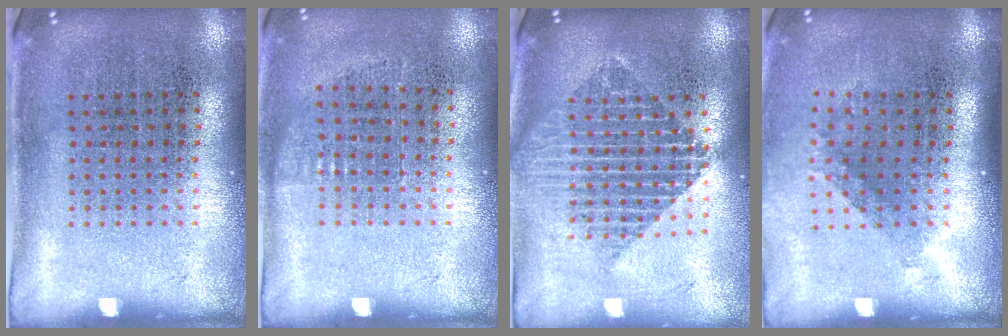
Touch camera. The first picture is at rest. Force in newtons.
{"total": 0.6, "press": 0.6, "slide": 0.3}
{"total": 2.1, "press": 1.7, "slide": 1.2}
{"total": 1.3, "press": 0.9, "slide": 0.9}